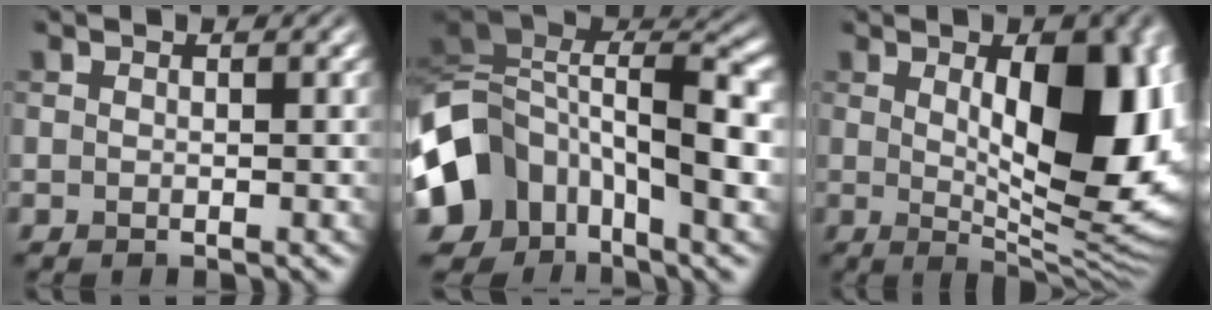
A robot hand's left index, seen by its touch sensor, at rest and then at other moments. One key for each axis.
{"total": 14.1, "fx": -3.3, "fy": 8.7, "fz": 10.6, "tx": -0.203, "ty": 0.010, "tz": -0.058}
{"total": 11.8, "fx": 1.2, "fy": 4.7, "fz": 10.8, "tx": -0.136, "ty": -0.011, "tz": 0.028}